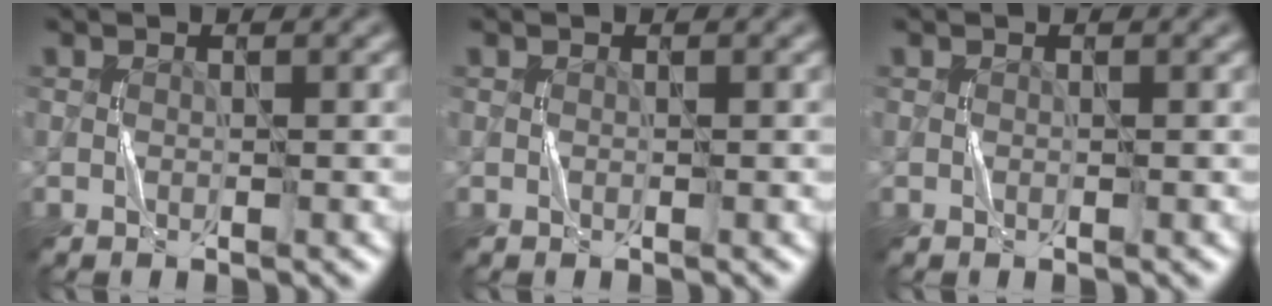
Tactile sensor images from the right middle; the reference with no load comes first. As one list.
[{"total": 0.0}, {"total": 0.0}]